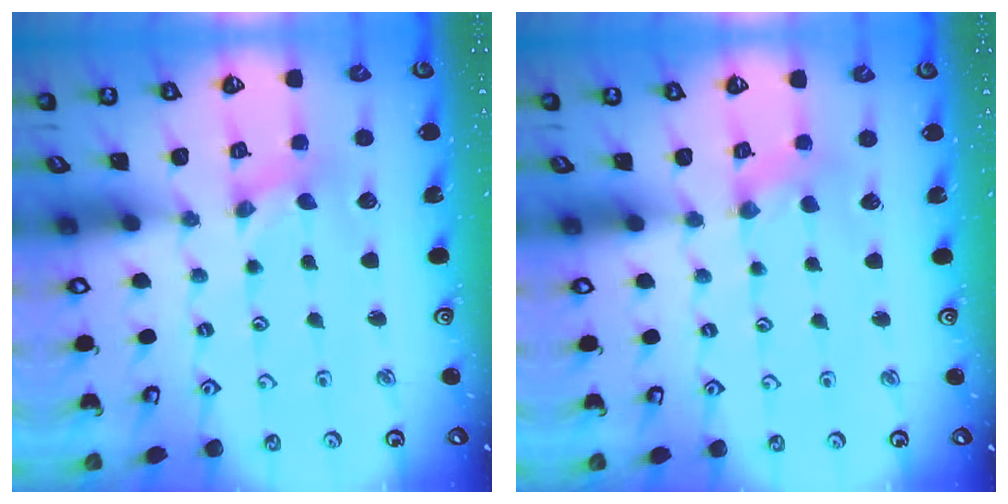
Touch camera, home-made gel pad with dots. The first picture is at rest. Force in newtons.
{"total": 2.2, "press": 2.2, "slide": 0.5}